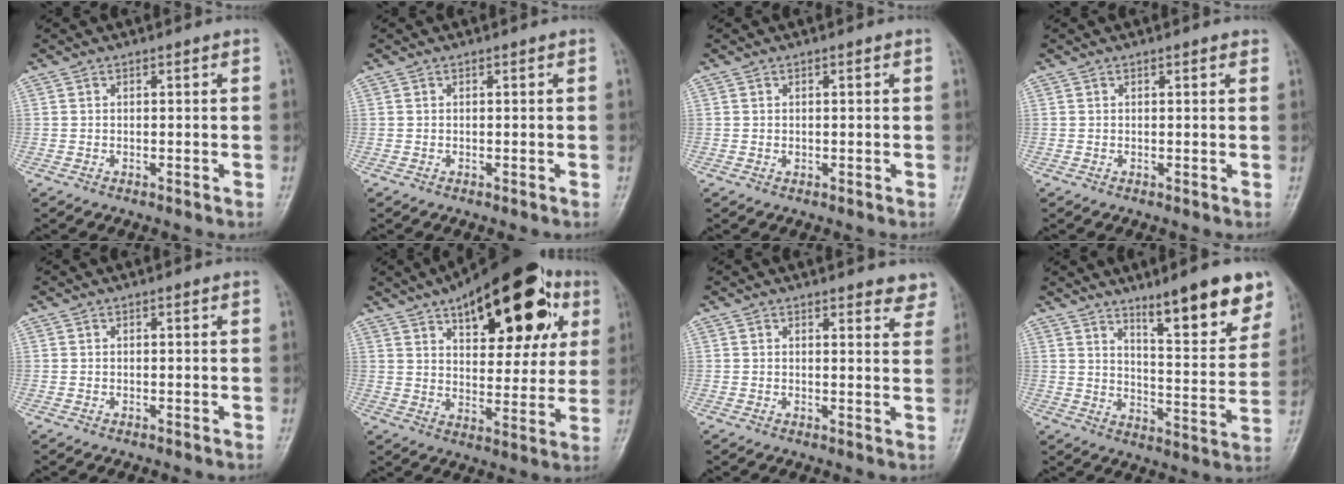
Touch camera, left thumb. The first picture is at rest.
{"total": 0.0}
{"total": 0.7, "force": [0.1, 0.5, 0.5], "torque": [-0.006, 0.001, 0.005]}
{"total": 0.9, "force": [0.6, 0.3, 0.6], "torque": [-0.008, -0.002, 0.006]}
{"total": 0.0}
{"total": 25.7, "force": [12.0, 11.7, 19.5], "torque": [-0.244, -0.002, 0.173]}
{"total": 5.0, "force": [4.4, 1.8, 1.5], "torque": [0.014, -0.022, 0.038]}
{"total": 14.9, "force": [9.7, 3.4, 10.7], "torque": [-0.119, -0.061, 0.148]}